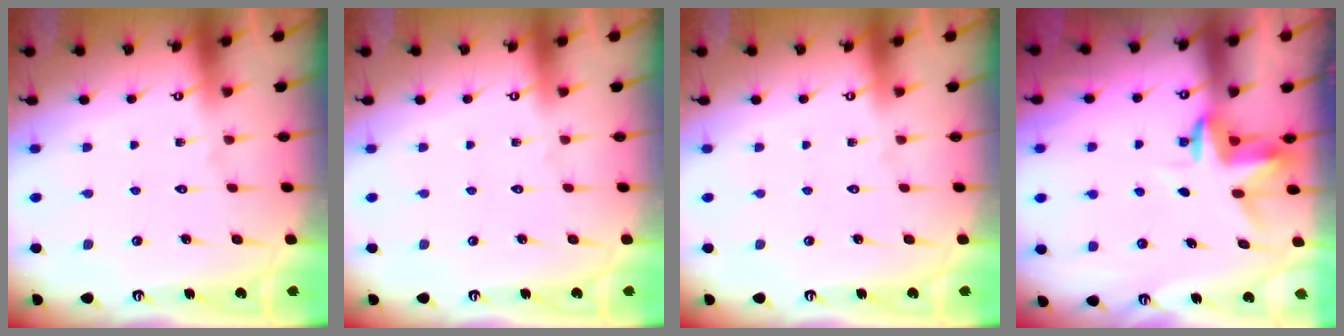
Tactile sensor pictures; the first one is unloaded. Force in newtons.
{"total": 0.0}
{"total": 0.0}
{"total": 3.5, "press": 3.5, "slide": 0.2}